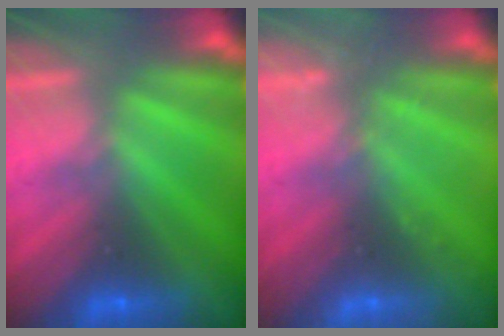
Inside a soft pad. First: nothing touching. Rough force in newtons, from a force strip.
{"total": 2.2}